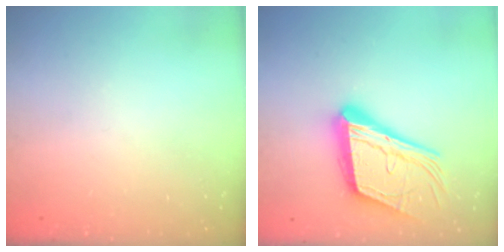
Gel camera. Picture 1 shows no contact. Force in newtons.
{"total": 23.2, "press": 22.8, "slide": 3.7}